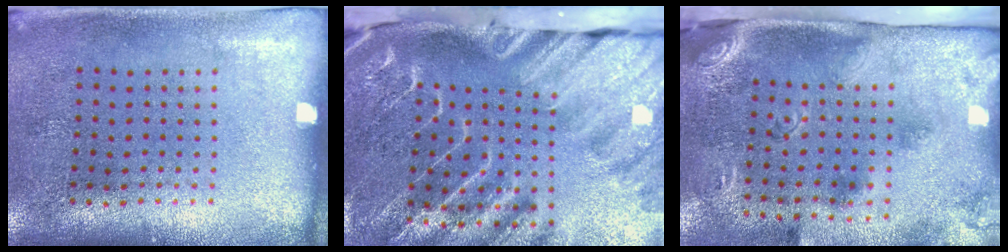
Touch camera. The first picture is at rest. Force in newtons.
{"total": 4.8, "press": 3.5, "slide": 3.2}
{"total": 2.9, "press": 1.8, "slide": 2.2}